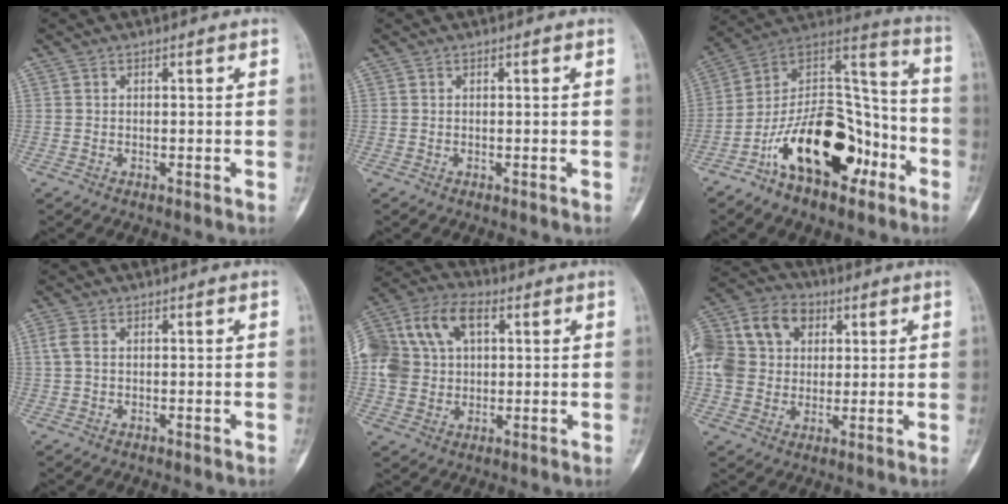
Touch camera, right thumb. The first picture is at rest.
{"total": 0.0}
{"total": 22.1, "force": [-10.1, 11.8, 15.7], "torque": [-0.223, 0.098, -0.169]}
{"total": 2.3, "force": [0.3, 1.4, 1.8], "torque": [-0.050, 0.007, 0.007]}
{"total": 16.6, "force": [4.3, 11.5, 11.2], "torque": [-0.225, 0.025, 0.075]}
{"total": 18.8, "force": [4.4, 14.9, 10.6], "torque": [-0.216, 0.034, 0.077]}